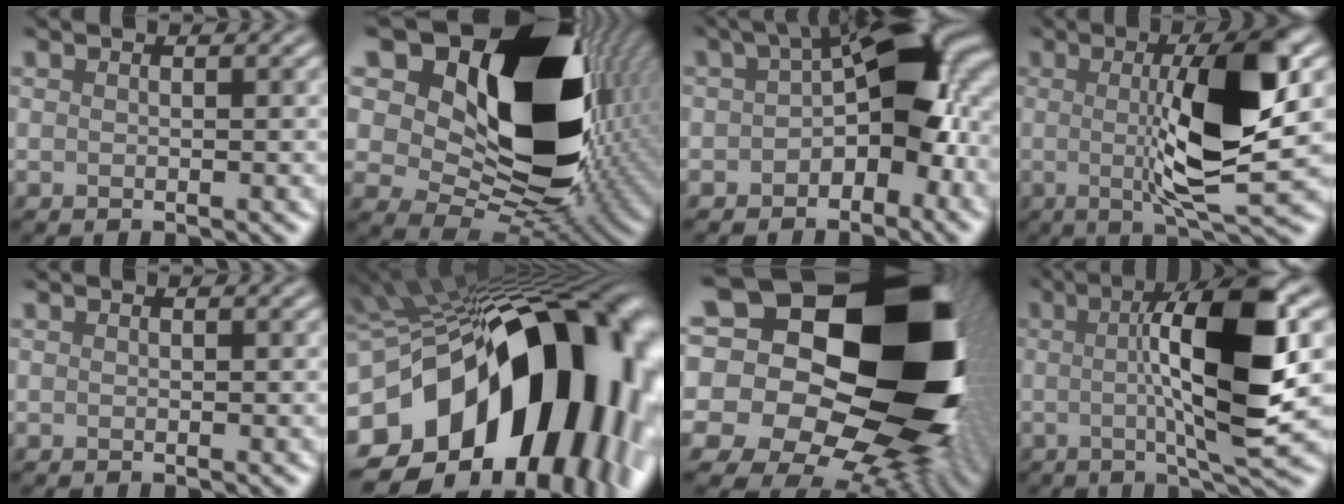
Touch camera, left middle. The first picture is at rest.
{"total": 17.1, "force": [5.3, 11.1, 11.9], "torque": [-0.233, -0.014, 0.143]}
{"total": 8.0, "force": [-1.5, 4.1, 6.8], "torque": [-0.095, 0.009, -0.005]}
{"total": 8.5, "force": [-0.3, 0.9, 8.5], "torque": [-0.147, -0.020, 0.032]}
{"total": 0.0}
{"total": 19.7, "force": [-3.6, 12.6, 14.8], "torque": [-0.280, -0.027, -0.016]}
{"total": 22.5, "force": [1.8, 17.4, 14.3], "torque": [-0.271, -0.008, 0.013]}
{"total": 9.8, "force": [0.1, 0.9, 9.8], "torque": [-0.158, -0.005, 0.034]}